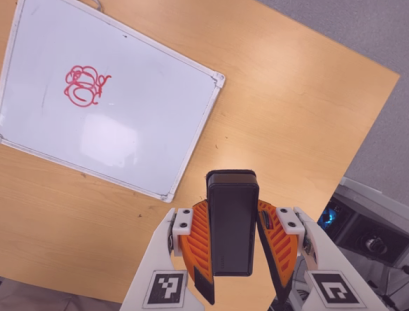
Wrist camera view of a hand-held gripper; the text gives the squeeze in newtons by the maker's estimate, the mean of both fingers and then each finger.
{"total": 6.1, "left": 5.0, "right": 7.2}